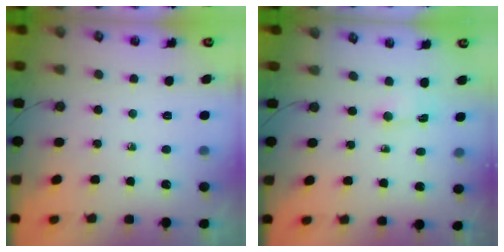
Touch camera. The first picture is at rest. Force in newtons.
{"total": 0.5, "press": 0.5, "slide": 0.2}